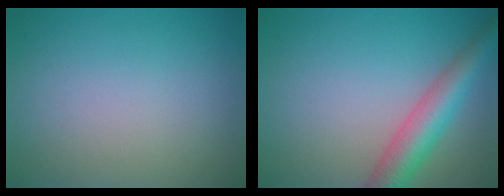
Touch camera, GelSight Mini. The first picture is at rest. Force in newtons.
{"total": 5.3, "press": 5.3, "slide": 0.1}